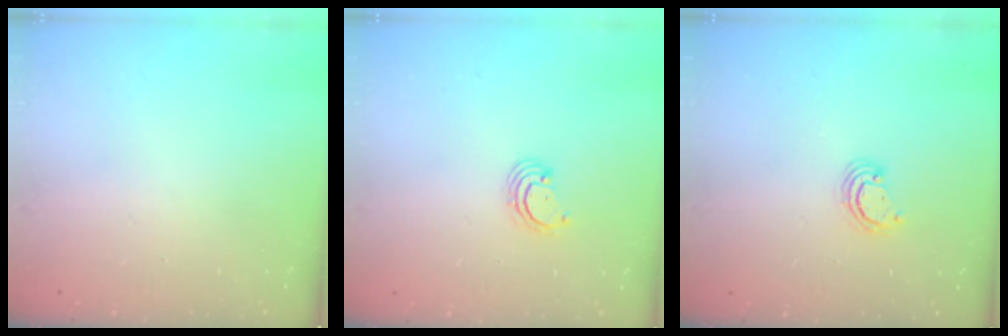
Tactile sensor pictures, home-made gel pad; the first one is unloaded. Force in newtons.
{"total": 2.6, "press": 2.6, "slide": 0.3}
{"total": 2.8, "press": 2.8, "slide": 0.3}